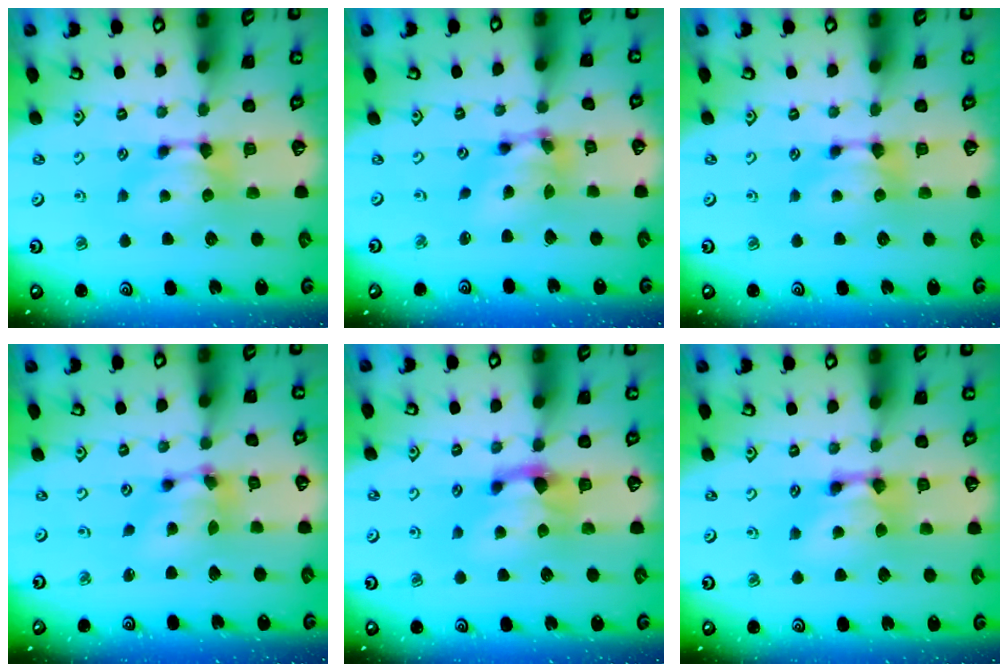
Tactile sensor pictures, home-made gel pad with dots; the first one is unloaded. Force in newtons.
{"total": 6.2, "press": 5.7, "slide": 2.4}
{"total": 0.0}
{"total": 4.3, "press": 3.9, "slide": 1.7}
{"total": 2.0, "press": 1.2, "slide": 1.5}
{"total": 2.5, "press": 2.5, "slide": 0.2}